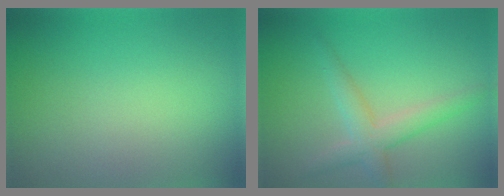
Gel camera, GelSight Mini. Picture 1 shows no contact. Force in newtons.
{"total": 3.1, "press": 3.1, "slide": 0.2}